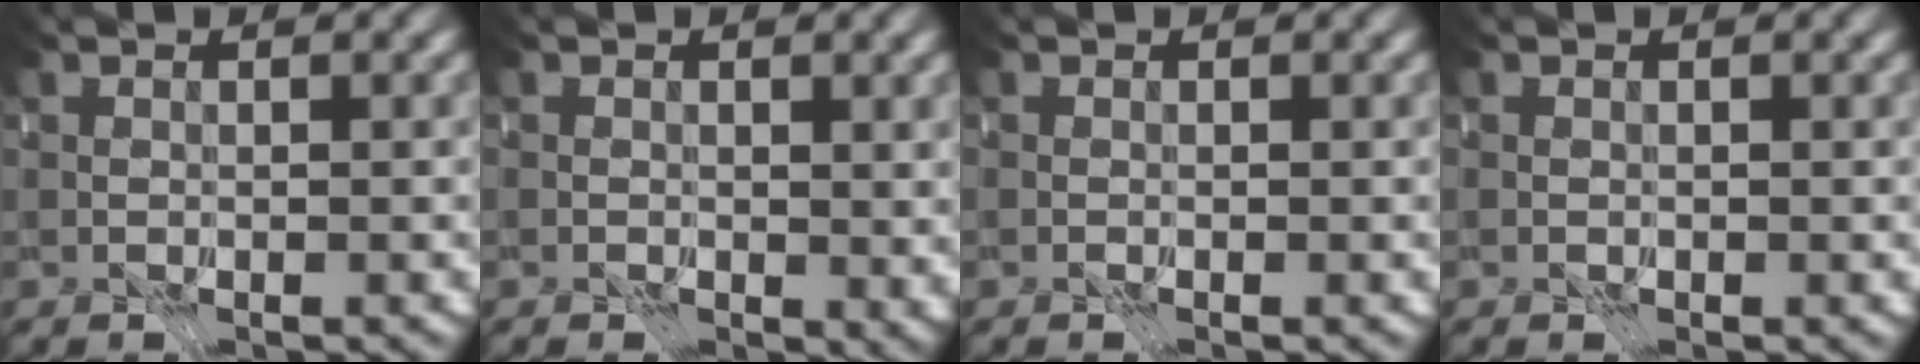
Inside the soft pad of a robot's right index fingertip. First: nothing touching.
{"total": 2.2, "force": [0.6, 1.6, 1.4], "torque": [-0.016, -0.012, 0.005]}
{"total": 0.0}
{"total": 0.5, "force": [0.2, 0.4, 0.3], "torque": [-0.003, 0.001, -0.005]}